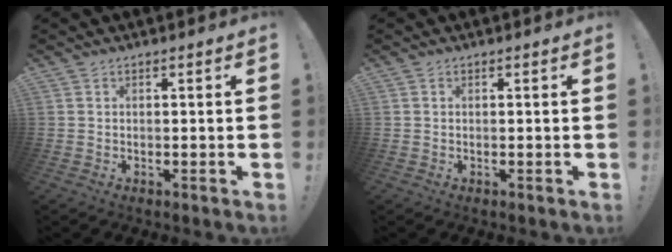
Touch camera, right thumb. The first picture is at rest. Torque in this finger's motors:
{"motor_torque": [0.16, 0.04, 0.18, -0.07, -0.03]}